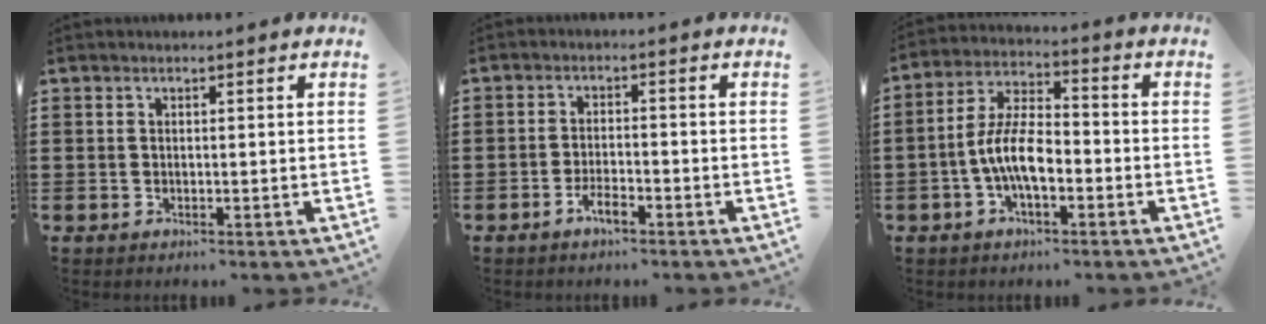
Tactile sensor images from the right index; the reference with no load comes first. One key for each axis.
{"total": 2.9, "fx": -2.0, "fy": 0.7, "fz": 2.0, "tx": -0.042, "ty": 0.002, "tz": -0.039}
{"total": 8.3, "fx": -2.4, "fy": 3.4, "fz": 7.2, "tx": -0.163, "ty": -0.004, "tz": -0.051}